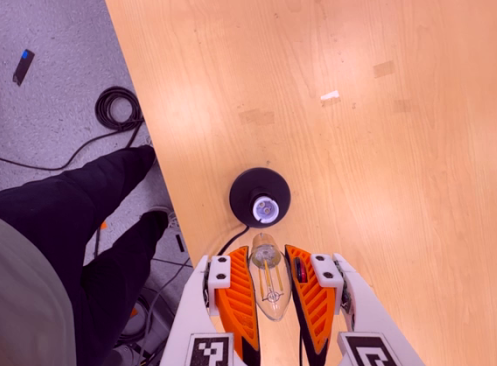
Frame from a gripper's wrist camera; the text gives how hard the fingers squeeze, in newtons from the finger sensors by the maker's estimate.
{"total": 19.7, "left": 21.1, "right": 18.4}